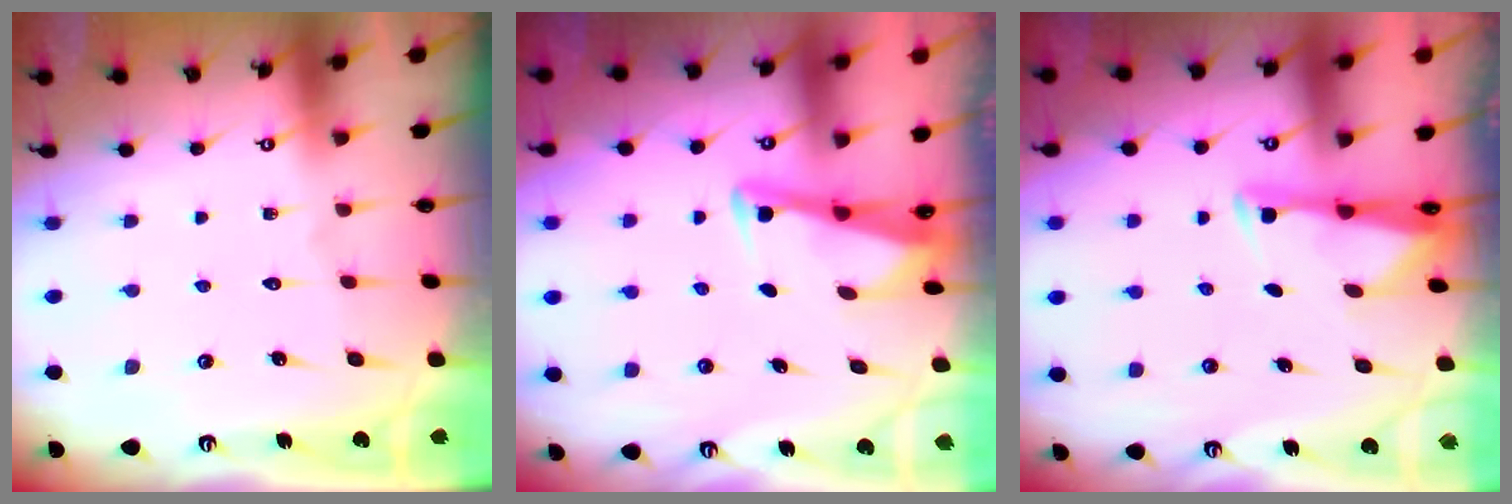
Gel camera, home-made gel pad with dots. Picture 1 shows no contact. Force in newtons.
{"total": 3.1, "press": 3.1, "slide": 0.3}
{"total": 3.0, "press": 2.9, "slide": 0.4}